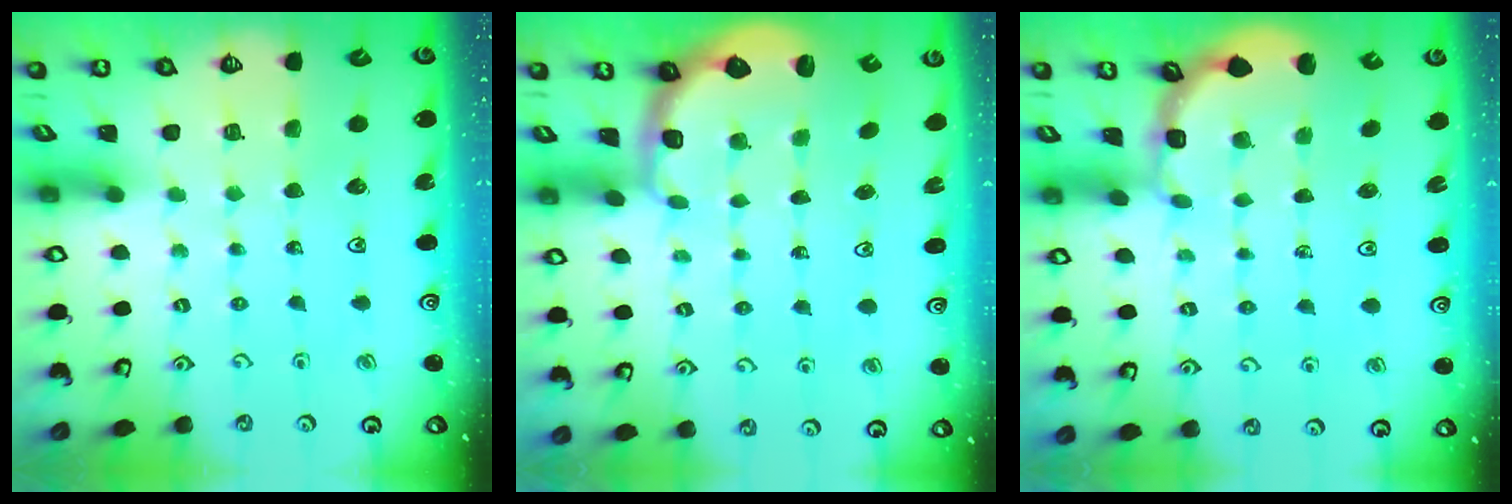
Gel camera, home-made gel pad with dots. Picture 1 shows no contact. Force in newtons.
{"total": 2.6, "press": 2.0, "slide": 1.7}
{"total": 2.1, "press": 2.1, "slide": 0.3}